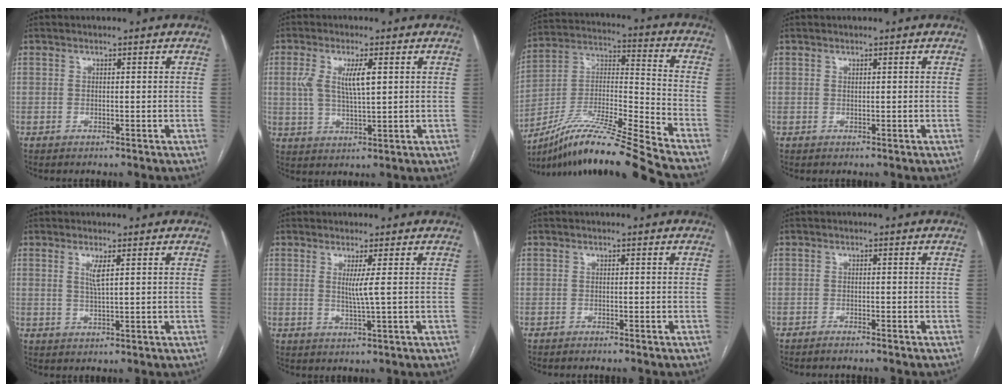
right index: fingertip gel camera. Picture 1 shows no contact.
{"total": 6.5, "force": [1.6, 1.7, 6.1], "torque": [-0.127, 0.007, 0.035]}
{"total": 20.3, "force": [-17.3, -2.0, 10.5], "torque": [-0.211, -0.009, -0.314]}
{"total": 0.0}
{"total": 2.5, "force": [1.0, 0.0, 2.3], "torque": [-0.054, -0.004, 0.021]}
{"total": 2.8, "force": [0.6, -0.8, 2.7], "torque": [-0.054, -0.008, 0.013]}
{"total": 2.7, "force": [-2.4, 0.1, 1.2], "torque": [-0.018, -0.001, -0.027]}
{"total": 3.3, "force": [-3.0, -0.1, 1.4], "torque": [-0.019, 0.000, -0.036]}